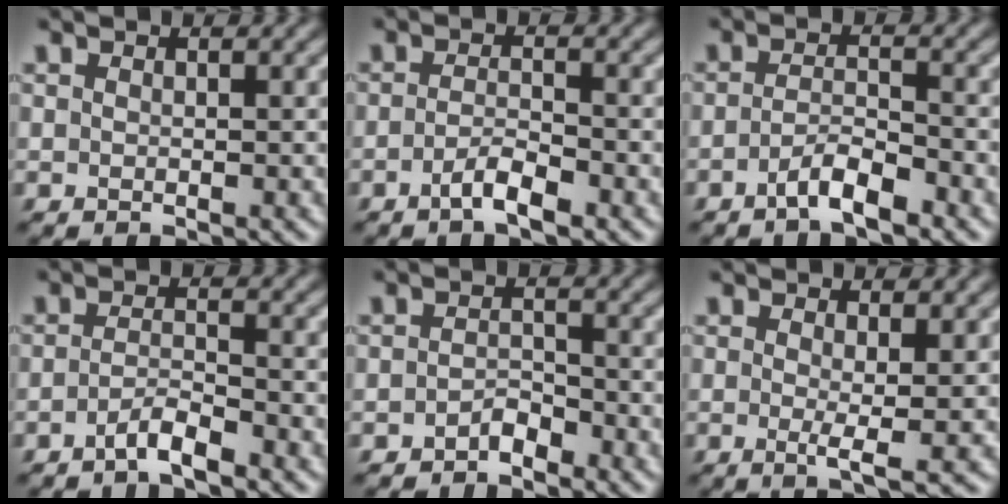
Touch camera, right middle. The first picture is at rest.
{"total": 2.4, "force": [-1.4, 0.5, 1.9], "torque": [-0.037, 0.005, -0.029]}
{"total": 2.8, "force": [-1.8, 0.6, 2.1], "torque": [-0.039, 0.007, -0.038]}
{"total": 2.2, "force": [-1.5, 0.4, 1.5], "torque": [-0.029, 0.007, -0.033]}
{"total": 1.5, "force": [-1.1, 0.7, 0.6], "torque": [-0.011, 0.007, -0.022]}
{"total": 2.2, "force": [0.0, 0.2, 2.1], "torque": [-0.041, -0.008, -0.001]}